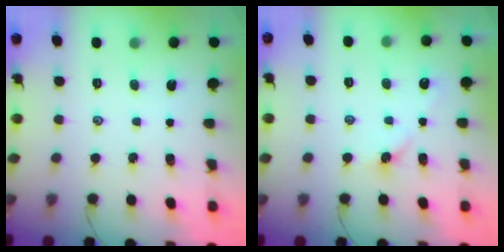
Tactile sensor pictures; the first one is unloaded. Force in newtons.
{"total": 2.9, "press": 2.9, "slide": 0.6}